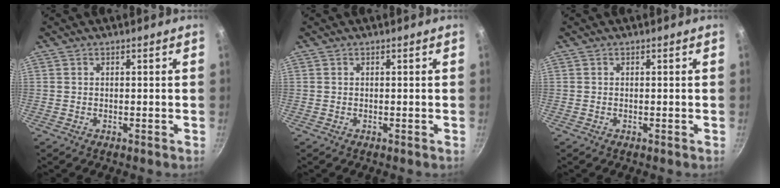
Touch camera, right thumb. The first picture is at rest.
{"total": 0.0}
{"total": 0.0}